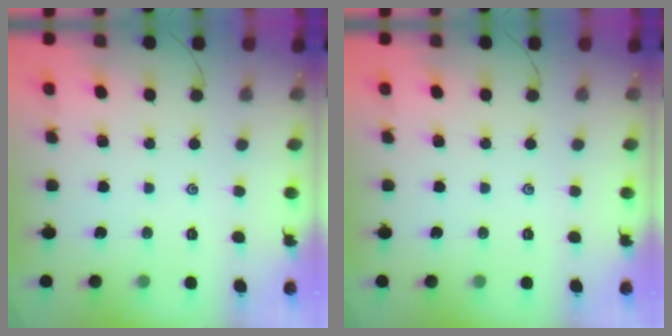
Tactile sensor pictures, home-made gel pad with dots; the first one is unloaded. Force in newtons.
{"total": 0.0}